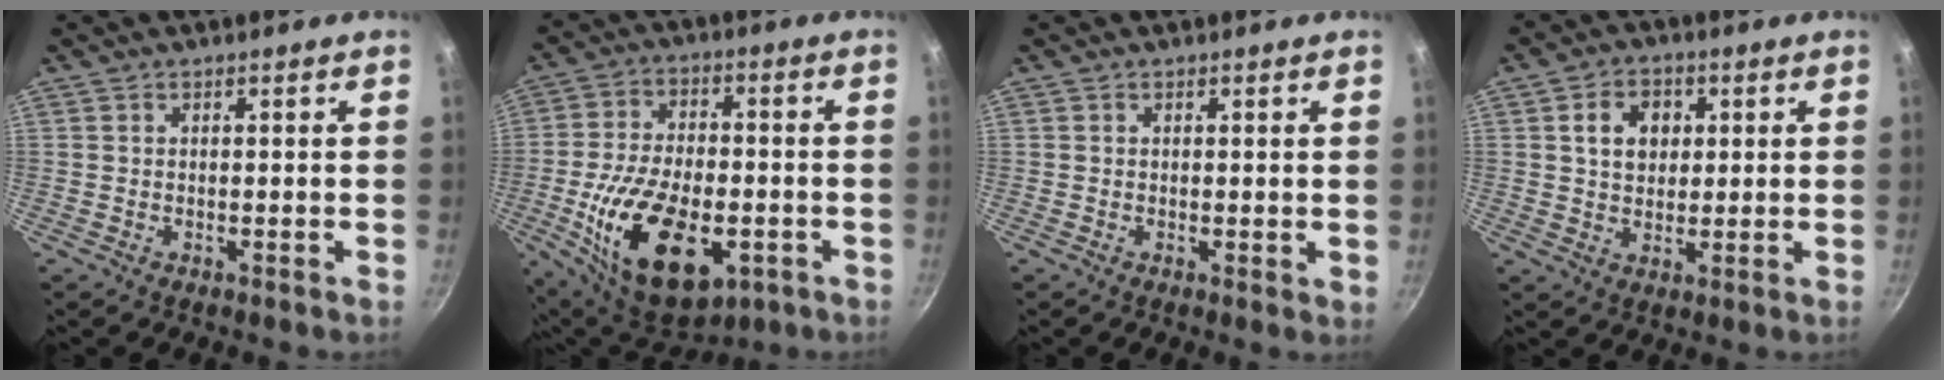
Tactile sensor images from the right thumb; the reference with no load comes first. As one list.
[{"total": 21.9, "force": [-6.4, 12.0, 17.1], "torque": [-0.290, 0.012, -0.096]}, {"total": 0.7, "force": [0.3, 0.4, 0.5], "torque": [-0.005, -0.002, 0.003]}, {"total": 7.0, "force": [1.7, 5.4, 4.1], "torque": [-0.044, 0.005, 0.025]}]